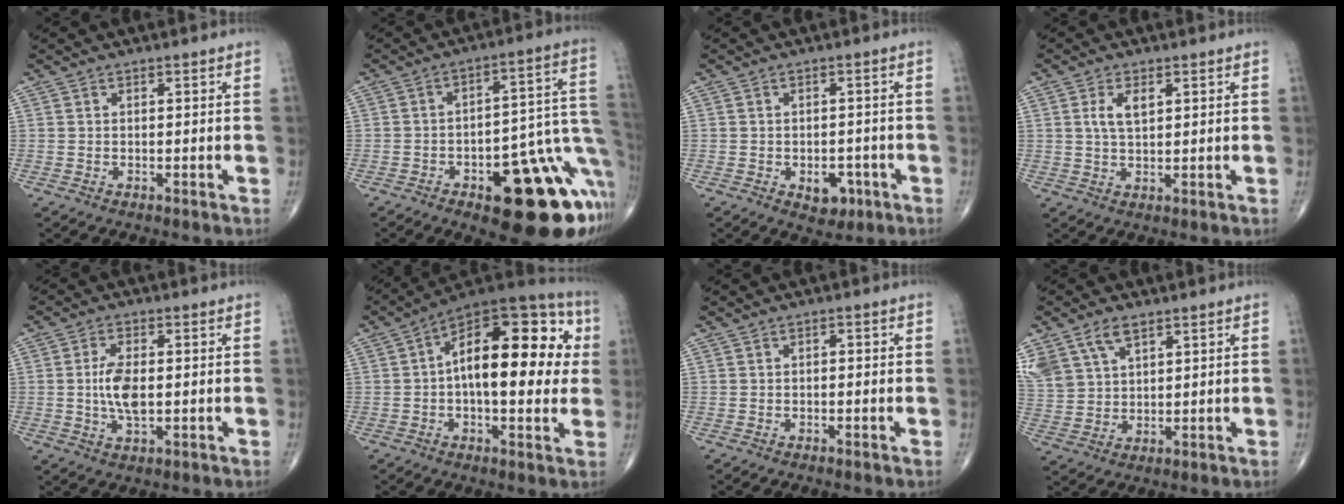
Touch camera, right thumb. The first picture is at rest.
{"total": 22.3, "force": [-8.4, 8.5, 18.8], "torque": [-0.165, 0.057, -0.099]}
{"total": 4.6, "force": [-1.9, 3.0, 2.9], "torque": [-0.017, 0.010, -0.020]}
{"total": 4.0, "force": [1.3, 1.9, 3.3], "torque": [-0.061, -0.002, 0.027]}
{"total": 6.6, "force": [0.0, 3.0, 5.9], "torque": [-0.118, -0.004, -0.002]}
{"total": 23.3, "force": [2.8, 10.7, 20.5], "torque": [-0.283, 0.034, 0.028]}
{"total": 0.9, "force": [0.0, 0.4, 0.8], "torque": [-0.012, 0.003, 0.000]}
{"total": 11.7, "force": [6.7, 7.0, 6.7], "torque": [-0.147, -0.007, 0.139]}